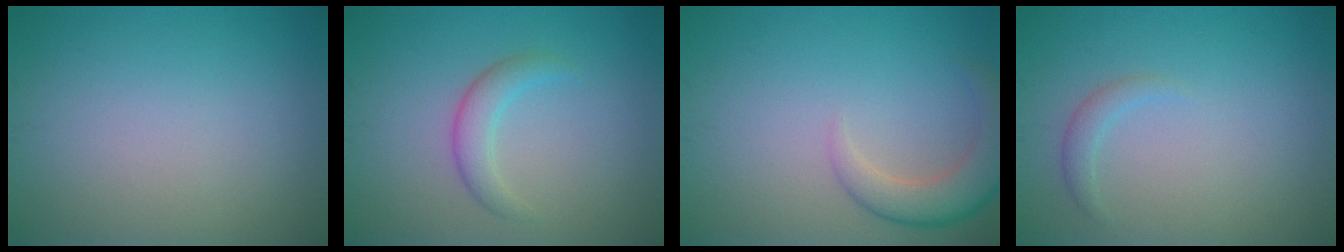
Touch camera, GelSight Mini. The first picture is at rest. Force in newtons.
{"total": 2.2, "press": 2.2, "slide": 0.2}
{"total": 4.1, "press": 4.1, "slide": 0.3}
{"total": 1.2, "press": 1.2, "slide": 0.2}